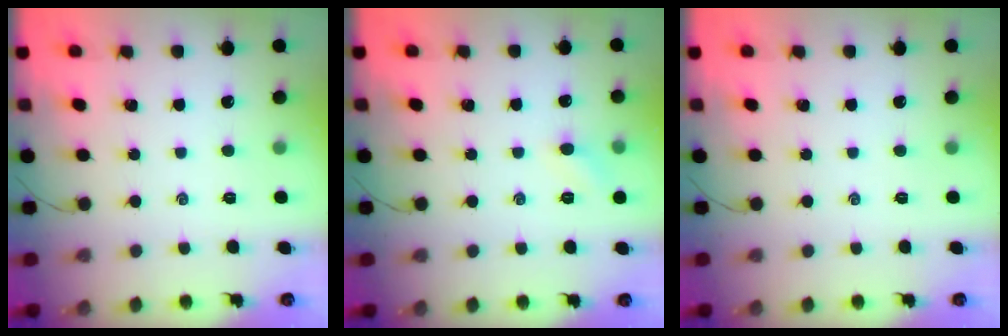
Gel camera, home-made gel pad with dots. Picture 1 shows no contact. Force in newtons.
{"total": 4.8, "press": 4.5, "slide": 1.5}
{"total": 0.0}